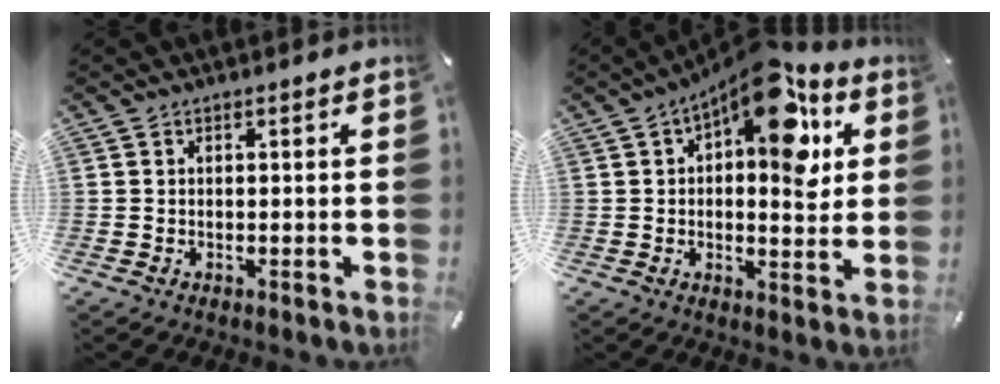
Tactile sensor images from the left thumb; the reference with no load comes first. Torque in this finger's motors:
{"motor_torque": [1.97, 3.04, 0.75, 0.39, 0.08]}